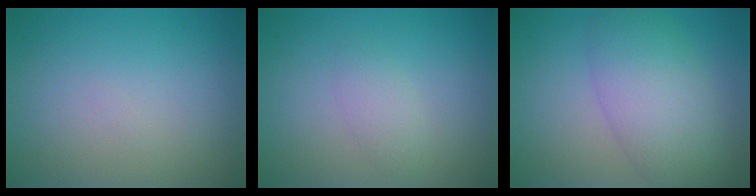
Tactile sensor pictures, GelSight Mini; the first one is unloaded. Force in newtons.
{"total": 1.5, "press": 1.5, "slide": 0.1}
{"total": 6.1, "press": 6.1, "slide": 0.2}